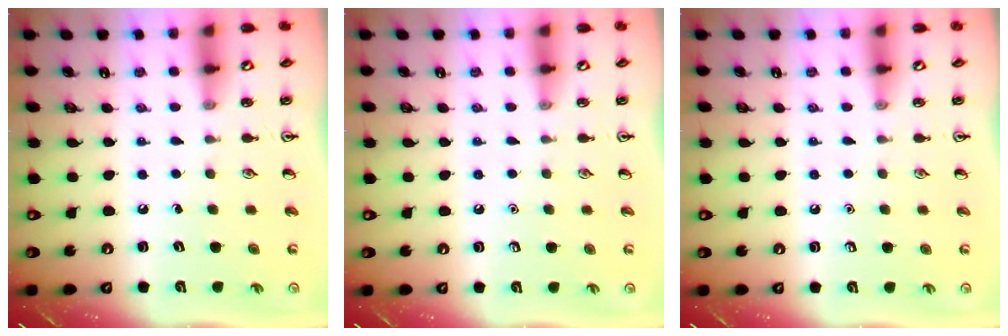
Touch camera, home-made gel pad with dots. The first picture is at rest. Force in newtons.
{"total": 0.0}
{"total": 0.0}